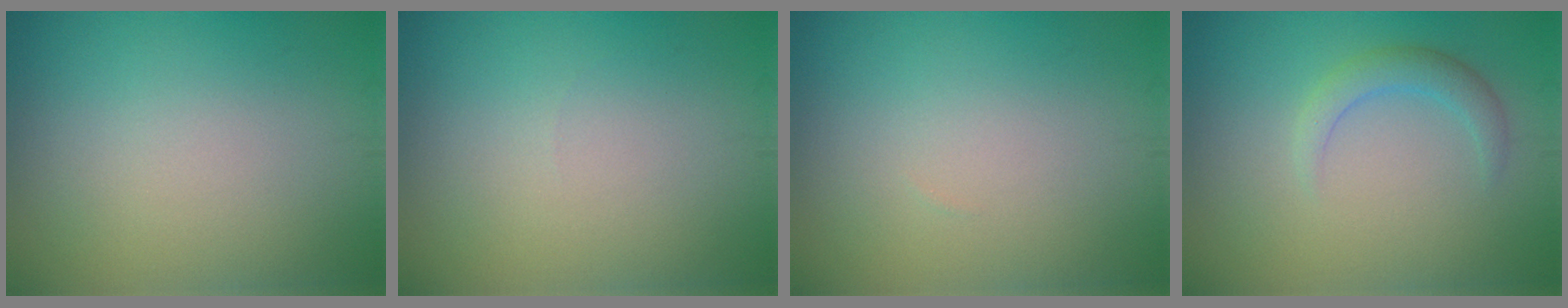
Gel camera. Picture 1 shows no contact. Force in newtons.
{"total": 0.0}
{"total": 0.0}
{"total": 2.0, "press": 2.0, "slide": 0.1}